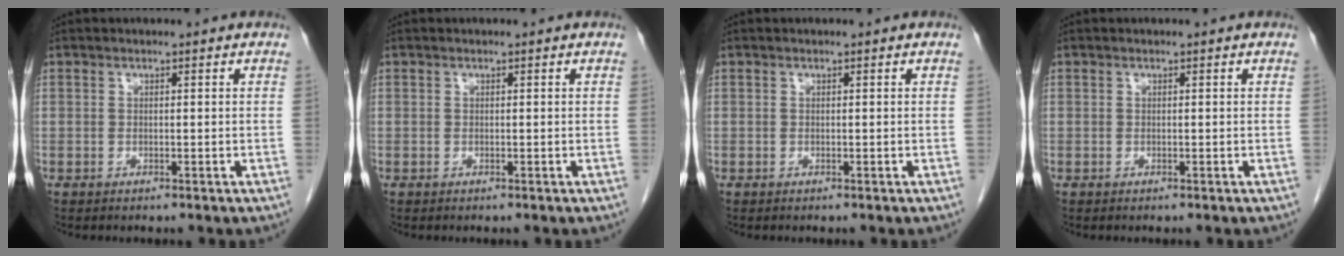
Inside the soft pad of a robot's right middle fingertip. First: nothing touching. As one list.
[{"total": 0.0}, {"total": 0.0}, {"total": 0.0}]